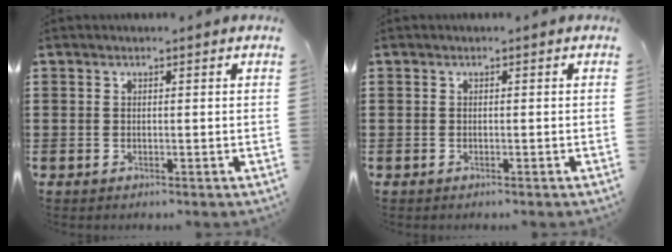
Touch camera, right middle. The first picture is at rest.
{"total": 0.0}